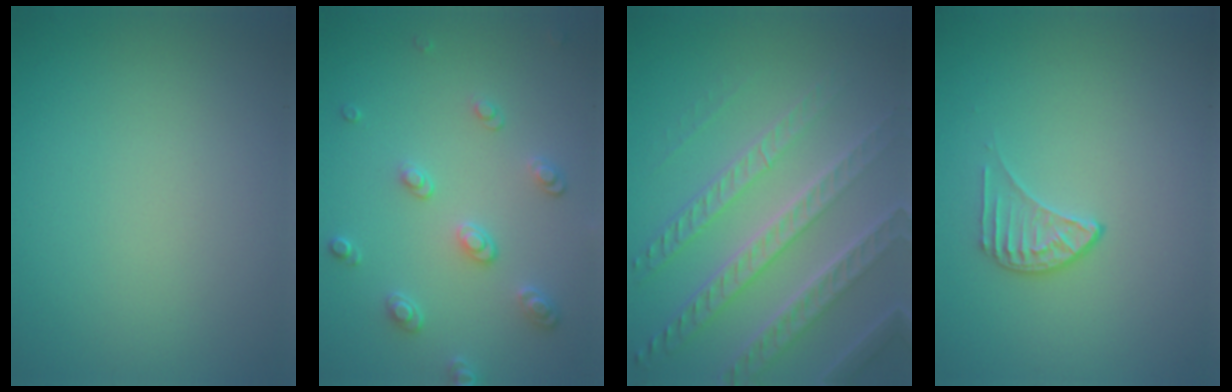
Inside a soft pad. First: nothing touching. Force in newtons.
{"total": 2.6, "press": 2.5, "slide": 0.8}
{"total": 7.4, "press": 5.1, "slide": 5.4}
{"total": 1.6, "press": 1.0, "slide": 1.2}